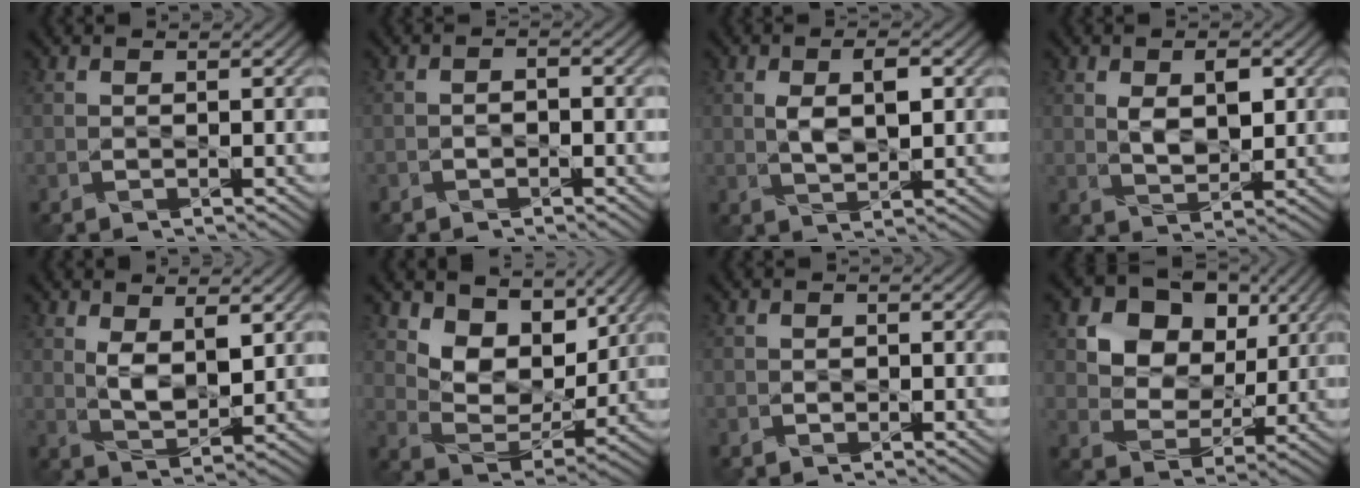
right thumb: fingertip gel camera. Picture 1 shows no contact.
{"total": 1.5, "force": [-0.9, 0.9, 0.7], "torque": [-0.013, 0.002, -0.019]}
{"total": 4.4, "force": [0.8, 2.2, 3.7], "torque": [-0.077, -0.003, 0.015]}
{"total": 4.5, "force": [1.0, 2.7, 3.5], "torque": [-0.066, -0.005, 0.021]}
{"total": 4.8, "force": [1.6, 2.3, 3.9], "torque": [-0.084, -0.008, 0.035]}
{"total": 8.3, "force": [5.0, 5.2, 4.1], "torque": [-0.089, -0.016, 0.084]}
{"total": 1.0, "force": [-0.4, 0.8, 0.3], "torque": [-0.003, -0.004, -0.008]}
{"total": 11.1, "force": [5.0, 8.3, 5.4], "torque": [-0.129, 0.001, 0.094]}